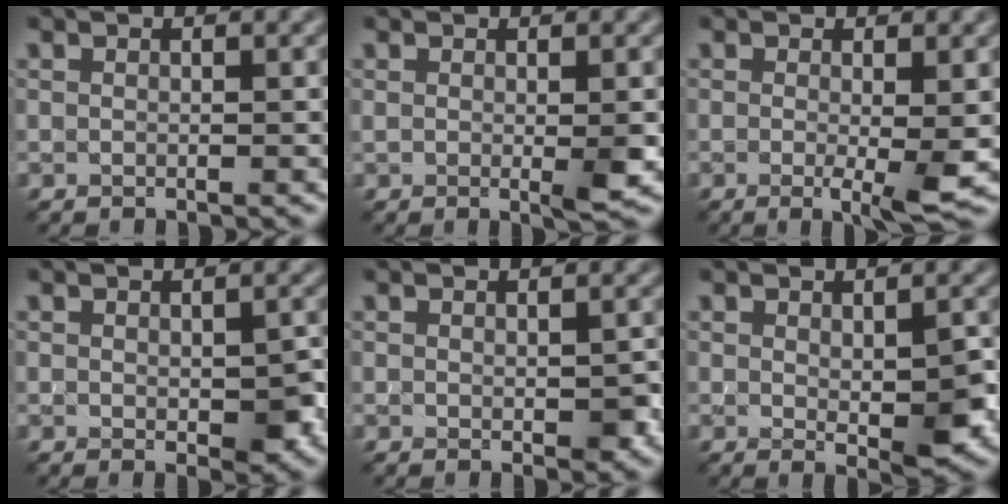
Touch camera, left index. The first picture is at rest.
{"total": 1.6, "force": [0.0, 0.0, 1.6], "torque": [-0.027, -0.007, 0.001]}
{"total": 3.1, "force": [-0.4, 0.3, 3.1], "torque": [-0.045, -0.012, -0.003]}
{"total": 2.4, "force": [-0.3, 0.9, 2.2], "torque": [-0.032, -0.004, 0.003]}
{"total": 1.5, "force": [-0.2, 0.4, 1.4], "torque": [-0.021, -0.003, 0.003]}
{"total": 3.3, "force": [-0.1, 0.8, 3.2], "torque": [-0.048, -0.004, 0.005]}